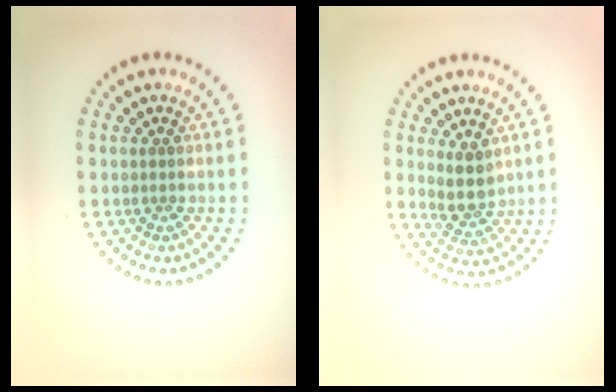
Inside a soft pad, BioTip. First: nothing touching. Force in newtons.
{"total": 2.8, "press": 2.5, "slide": 1.3}